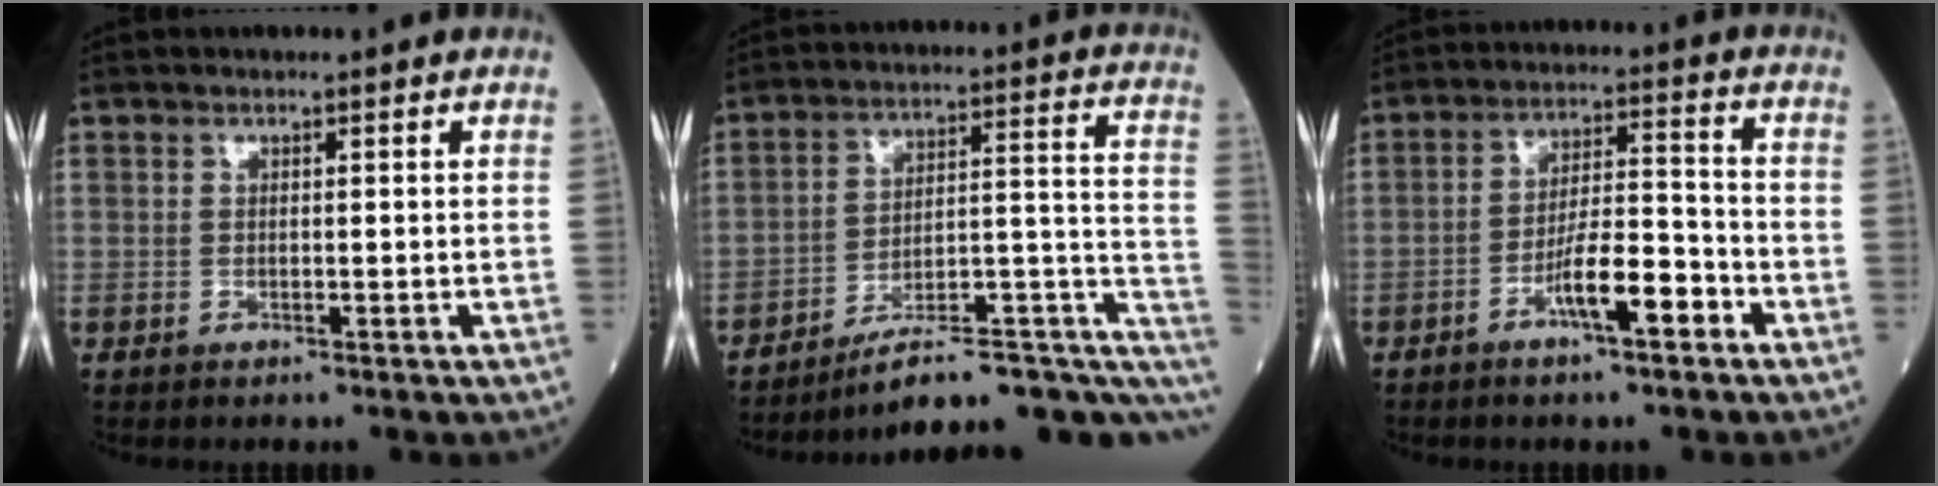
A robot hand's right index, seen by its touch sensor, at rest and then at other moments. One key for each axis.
{"total": 18.2, "fx": -11.9, "fy": 4.8, "fz": 12.9, "tx": -0.109, "ty": 0.067, "tz": -0.159}
{"total": 7.6, "fx": -3.9, "fy": 1.3, "fz": 6.4, "tx": -0.113, "ty": 0.009, "tz": -0.066}